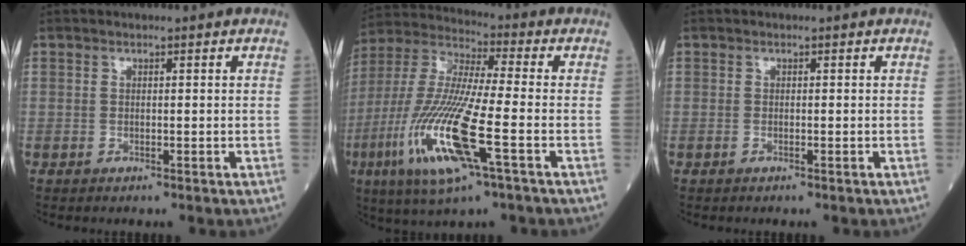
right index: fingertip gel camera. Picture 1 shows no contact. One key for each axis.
{"total": 18.0, "fx": -5.9, "fy": 2.1, "fz": 16.9, "tx": -0.369, "ty": -0.023, "tz": -0.111}
{"total": 0.0}